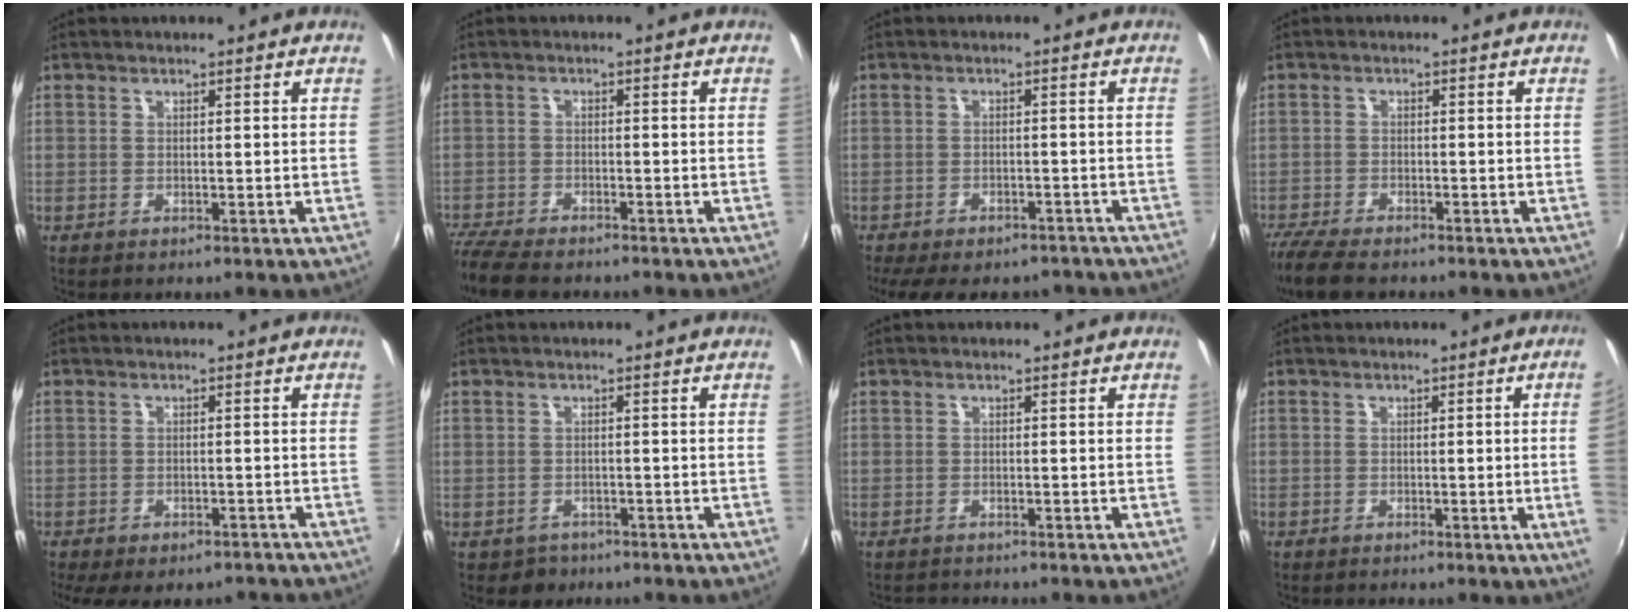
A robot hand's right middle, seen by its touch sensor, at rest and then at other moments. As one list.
[{"total": 9.1, "force": [-7.9, 2.3, 3.9], "torque": [-0.113, -0.034, -0.145]}, {"total": 14.6, "force": [-11.9, 5.7, 6.3], "torque": [-0.139, -0.022, -0.155]}, {"total": 8.2, "force": [-6.8, 2.0, 4.1], "torque": [-0.111, -0.036, -0.125]}, {"total": 11.3, "force": [-8.9, 4.4, 5.4], "torque": [-0.119, -0.033, -0.120]}, {"total": 3.0, "force": [-1.8, 2.4, 0.4], "torque": [-0.017, -0.002, -0.023]}, {"total": 1.8, "force": [-1.7, 0.5, 0.2], "torque": [-0.009, -0.008, -0.028]}, {"total": 3.6, "force": [-0.2, -1.7, 3.2], "torque": [-0.053, -0.011, 0.004]}]